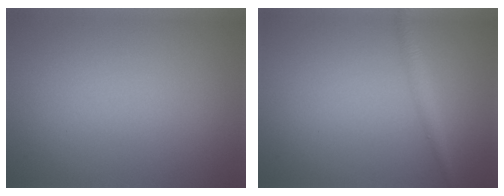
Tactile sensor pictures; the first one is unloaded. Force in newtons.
{"total": 1.7, "press": 1.7, "slide": 0.1}